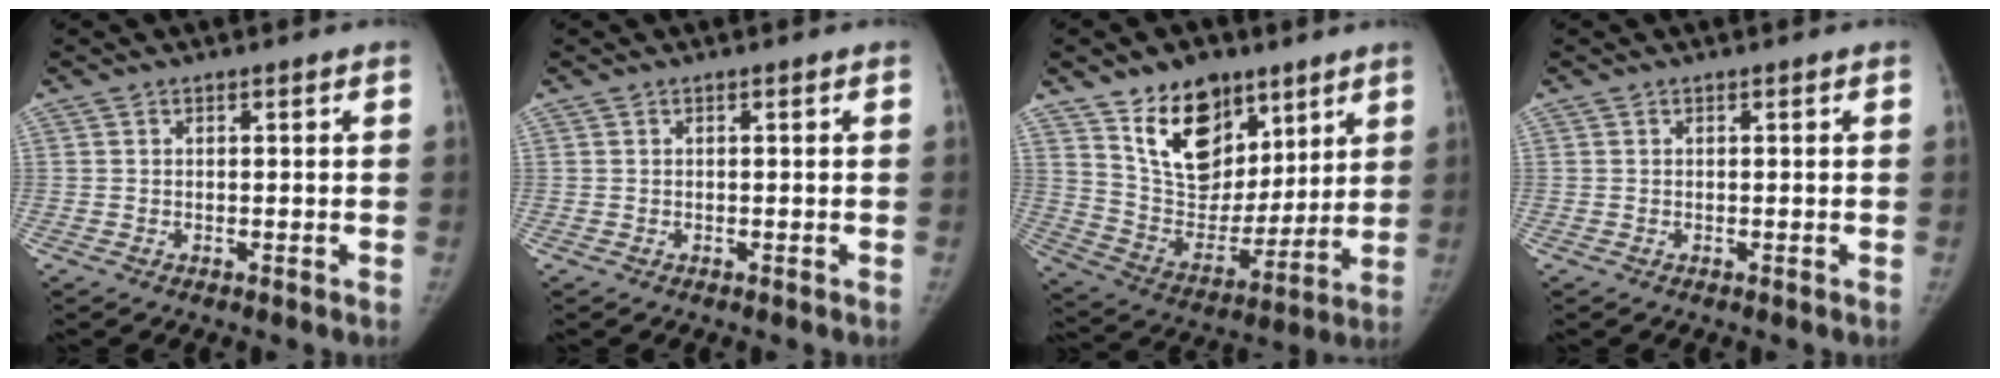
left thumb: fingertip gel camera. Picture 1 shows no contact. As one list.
[{"total": 0.0}, {"total": 18.2, "force": [10.9, 11.5, 9.0], "torque": [-0.097, -0.065, 0.199]}, {"total": 0.0}]